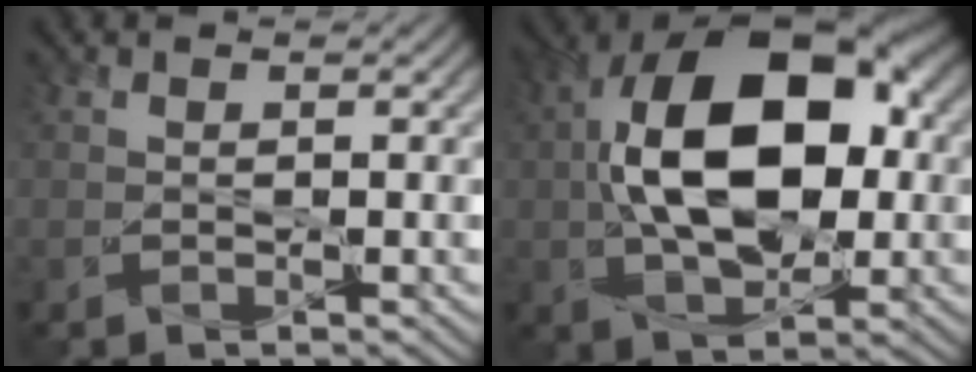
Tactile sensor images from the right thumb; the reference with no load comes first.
{"total": 16.4, "force": [0.9, 9.6, 13.3], "torque": [-0.241, 0.025, 0.002]}